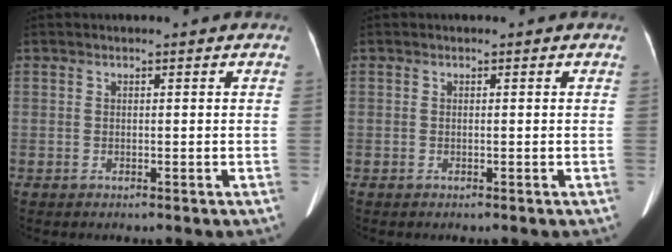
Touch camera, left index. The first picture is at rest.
{"total": 0.0}